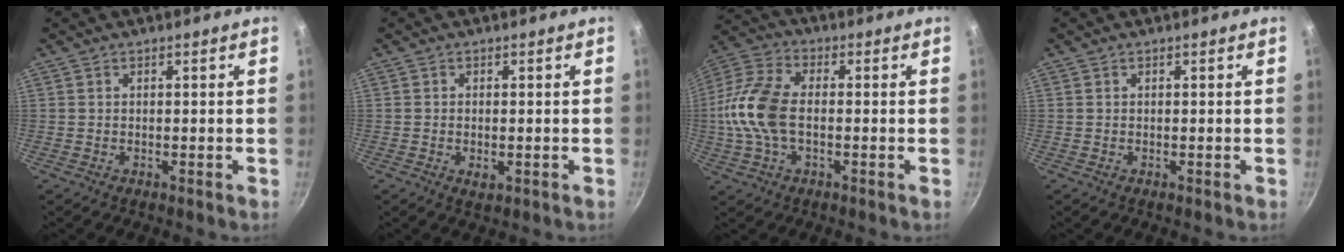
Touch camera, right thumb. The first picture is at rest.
{"total": 2.1, "force": [-0.5, 1.1, 1.7], "torque": [-0.028, -0.004, -0.006]}
{"total": 13.2, "force": [-1.0, 7.5, 10.8], "torque": [-0.218, 0.030, -0.036]}
{"total": 0.0}